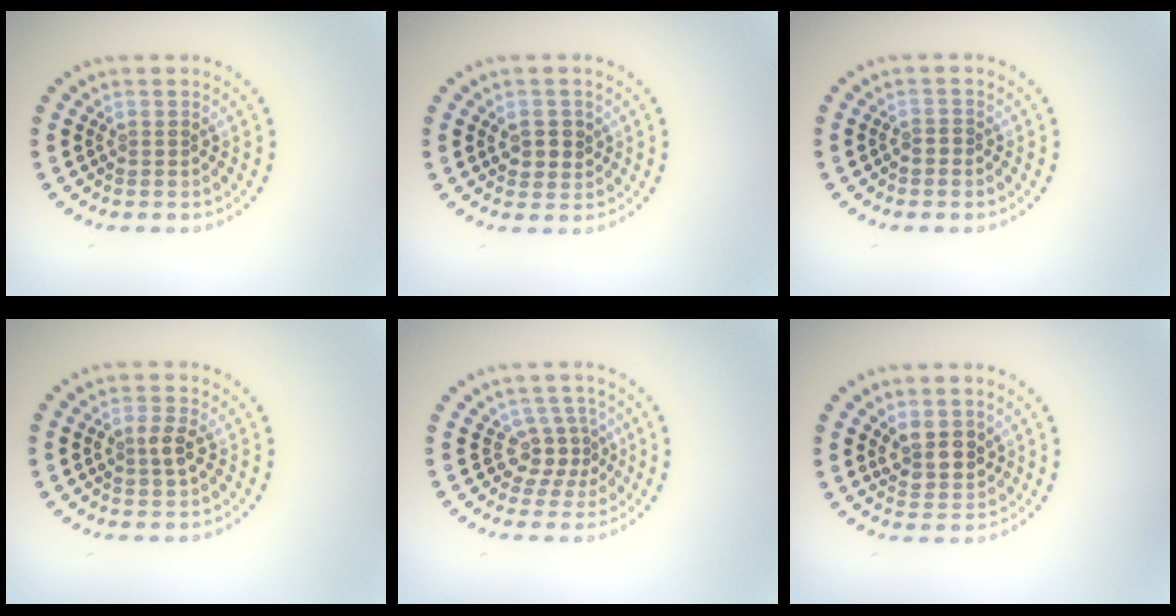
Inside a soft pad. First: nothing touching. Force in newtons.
{"total": 2.2, "press": 2.1, "slide": 0.5}
{"total": 0.5, "press": 0.3, "slide": 0.4}
{"total": 2.0, "press": 2.0, "slide": 0.2}
{"total": 2.6, "press": 1.9, "slide": 1.8}
{"total": 2.8, "press": 2.6, "slide": 1.2}